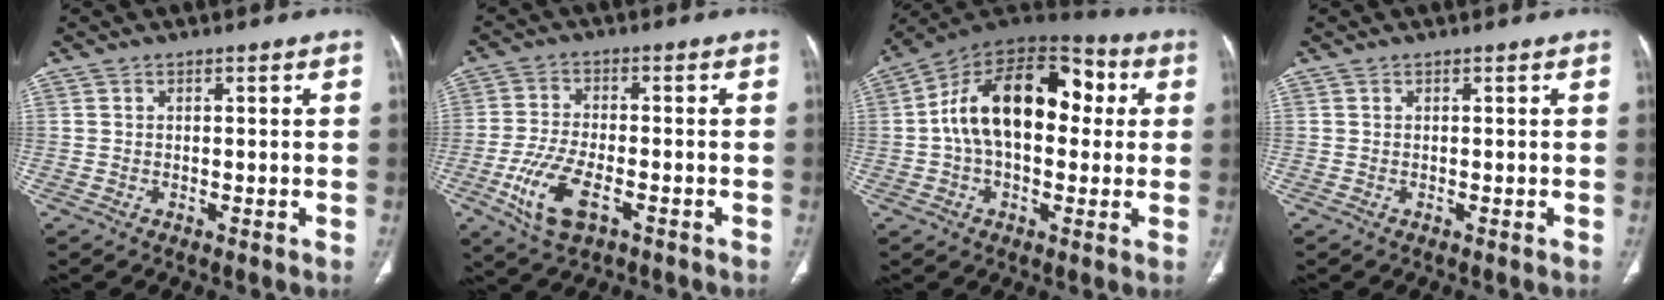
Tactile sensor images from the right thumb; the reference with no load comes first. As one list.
[{"total": 10.1, "force": [-4.1, 4.7, 7.9], "torque": [-0.170, 0.007, -0.072]}, {"total": 20.8, "force": [2.5, 12.6, 16.3], "torque": [-0.242, 0.044, 0.030]}, {"total": 0.0}]